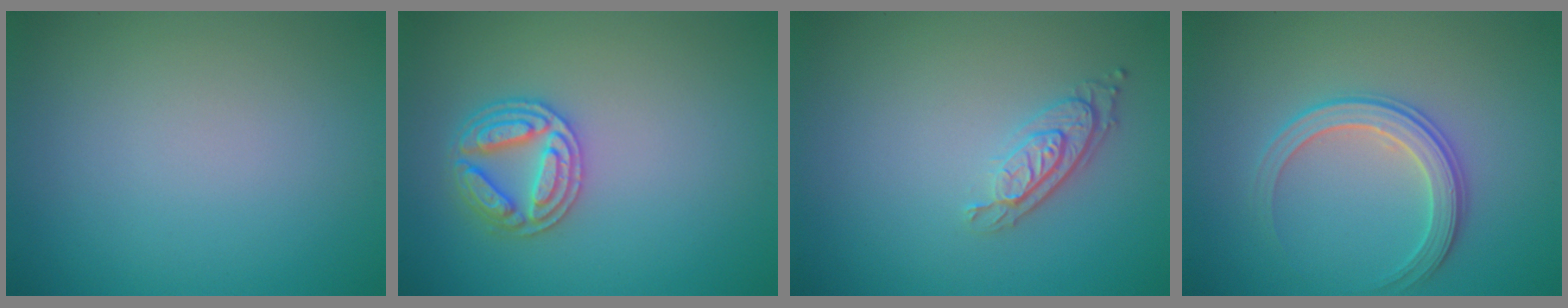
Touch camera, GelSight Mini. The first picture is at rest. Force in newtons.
{"total": 3.4, "press": 3.3, "slide": 0.9}
{"total": 2.9, "press": 2.2, "slide": 1.9}
{"total": 2.9, "press": 2.8, "slide": 0.6}